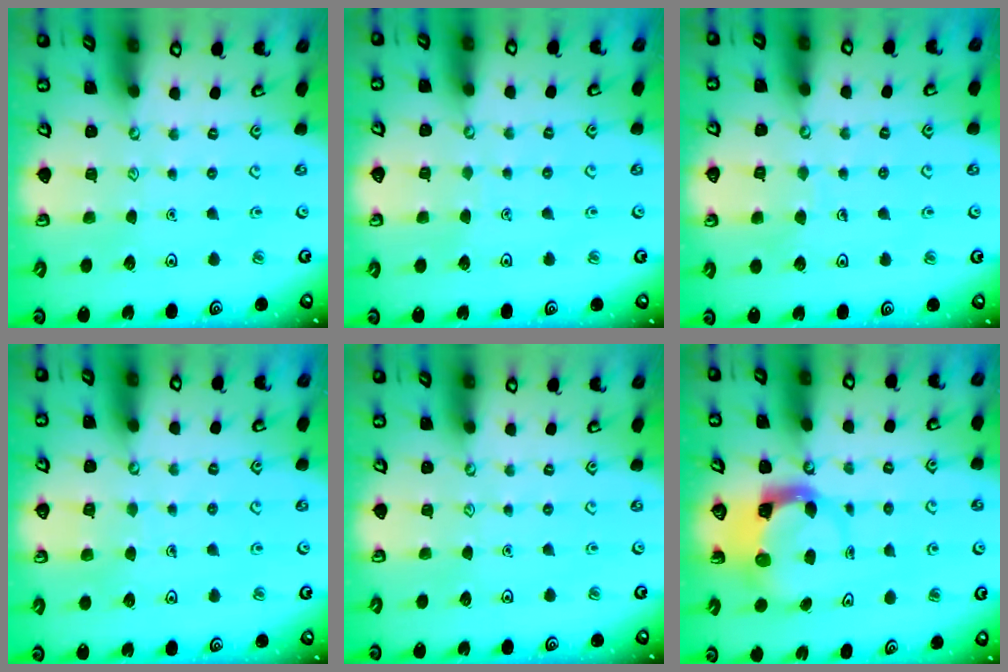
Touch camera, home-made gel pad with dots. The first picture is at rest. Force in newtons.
{"total": 1.5, "press": 1.5, "slide": 0.2}
{"total": 4.3, "press": 4.2, "slide": 0.4}
{"total": 3.9, "press": 3.9, "slide": 0.2}
{"total": 0.0}
{"total": 3.6, "press": 3.5, "slide": 0.5}